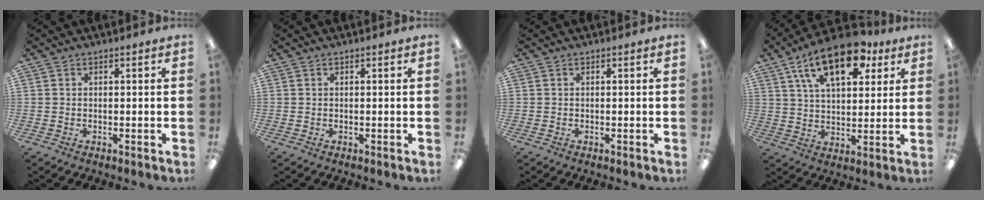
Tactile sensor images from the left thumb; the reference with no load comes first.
{"total": 0.0}
{"total": 0.0}
{"total": 17.8, "force": [9.8, 8.9, 11.9], "torque": [-0.187, -0.030, 0.167]}